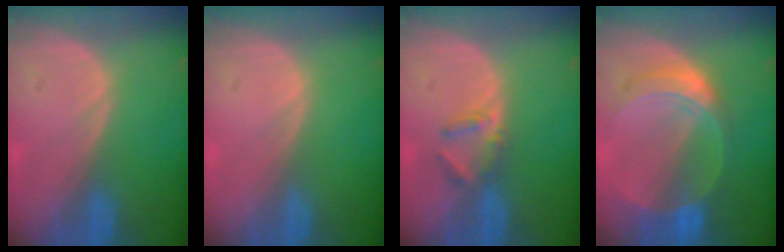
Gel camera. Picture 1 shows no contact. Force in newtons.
{"total": 0.0}
{"total": 3.2, "press": 3.0, "slide": 1.0}
{"total": 7.6, "press": 6.8, "slide": 3.5}